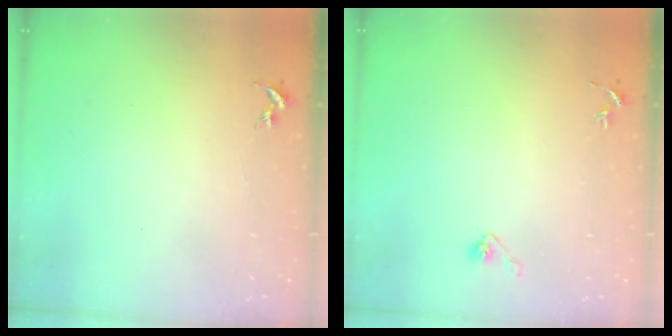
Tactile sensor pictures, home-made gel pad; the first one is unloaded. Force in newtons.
{"total": 3.9, "press": 3.7, "slide": 1.3}